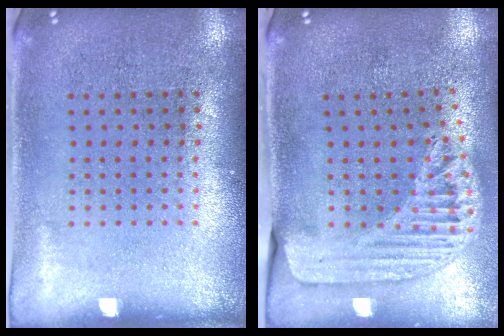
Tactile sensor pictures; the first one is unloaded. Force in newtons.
{"total": 1.6, "press": 1.5, "slide": 0.4}